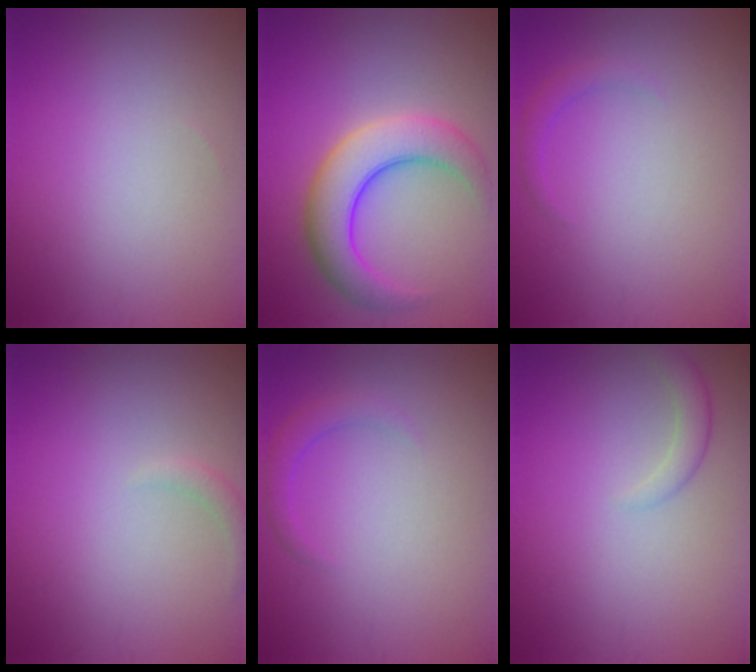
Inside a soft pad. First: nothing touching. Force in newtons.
{"total": 6.4, "press": 6.4, "slide": 0.3}
{"total": 1.1, "press": 1.1, "slide": 0.1}
{"total": 1.0, "press": 1.0, "slide": 0.1}
{"total": 1.5, "press": 1.5, "slide": 0.1}
{"total": 1.6, "press": 1.6, "slide": 0.0}